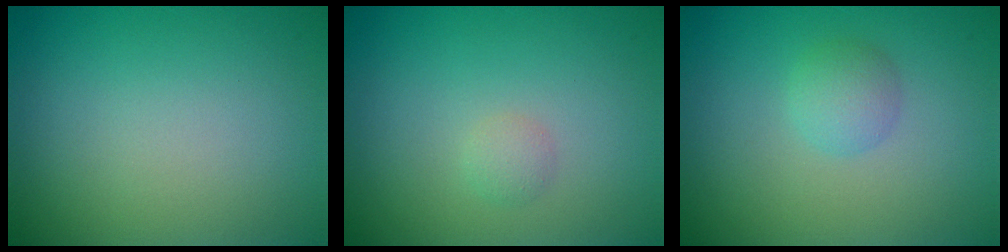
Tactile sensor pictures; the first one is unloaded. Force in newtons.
{"total": 0.9, "press": 0.9, "slide": 0.0}
{"total": 1.8, "press": 1.8, "slide": 0.2}